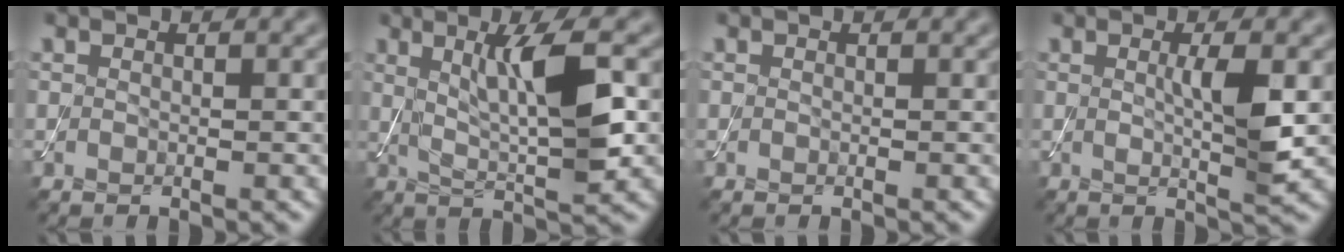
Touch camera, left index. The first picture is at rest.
{"total": 6.5, "force": [1.3, 1.3, 6.2], "torque": [-0.107, 0.002, 0.027]}
{"total": 0.0}
{"total": 3.5, "force": [0.3, 0.5, 3.5], "torque": [-0.062, -0.005, 0.006]}